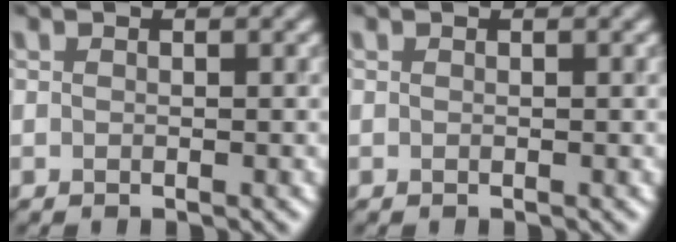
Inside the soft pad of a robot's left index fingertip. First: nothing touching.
{"total": 0.0}